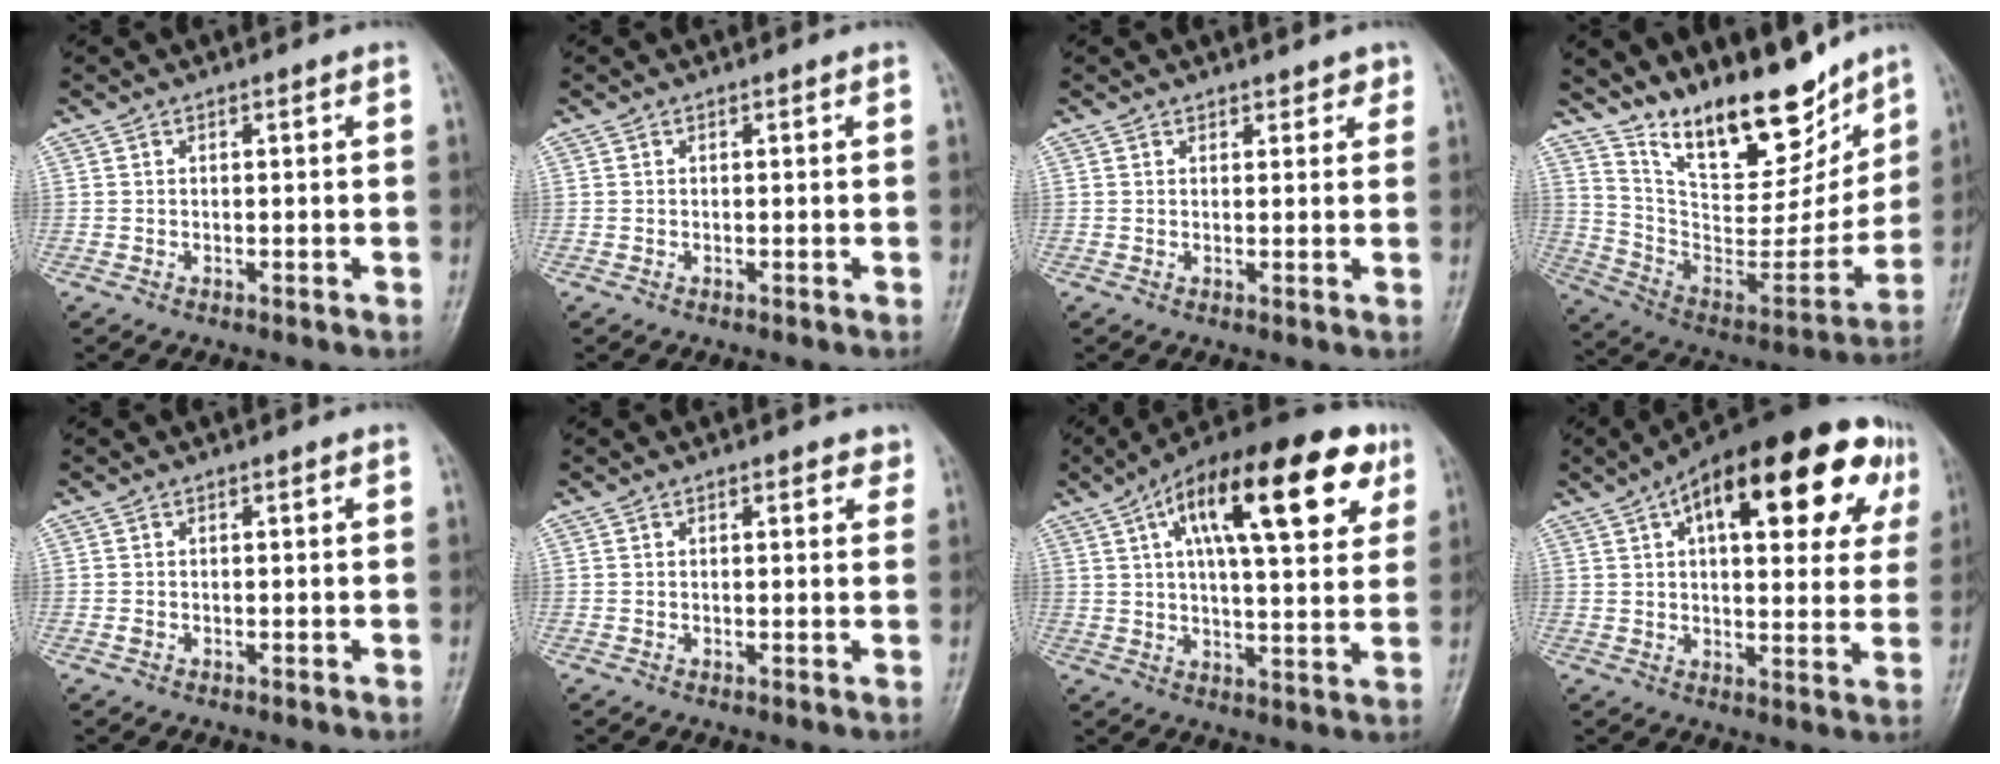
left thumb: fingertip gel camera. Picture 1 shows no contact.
{"total": 0.0}
{"total": 2.3, "force": [1.8, 1.3, 0.7], "torque": [0.015, -0.008, 0.017]}
{"total": 23.1, "force": [16.7, 8.6, 13.4], "torque": [-0.169, -0.088, 0.290]}
{"total": 0.8, "force": [0.0, 0.5, 0.6], "torque": [-0.009, 0.000, 0.001]}
{"total": 2.8, "force": [1.7, 1.4, 1.9], "torque": [-0.008, -0.004, 0.016]}
{"total": 23.5, "force": [9.9, 8.7, 19.5], "torque": [-0.278, 0.004, 0.145]}
{"total": 26.7, "force": [11.0, 11.5, 21.4], "torque": [-0.280, 0.025, 0.148]}